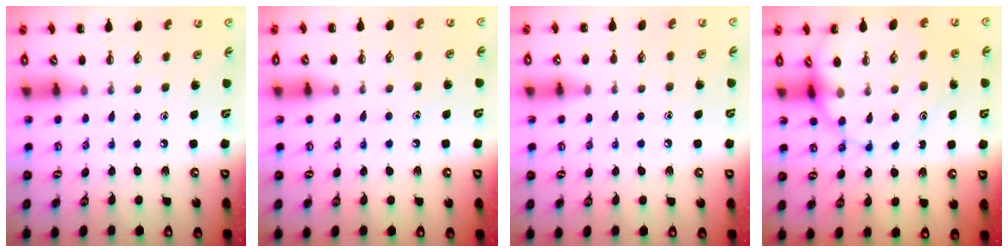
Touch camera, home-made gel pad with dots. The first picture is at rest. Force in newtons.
{"total": 6.6, "press": 6.5, "slide": 1.4}
{"total": 5.0, "press": 4.8, "slide": 1.4}
{"total": 13.2, "press": 13.2, "slide": 0.8}